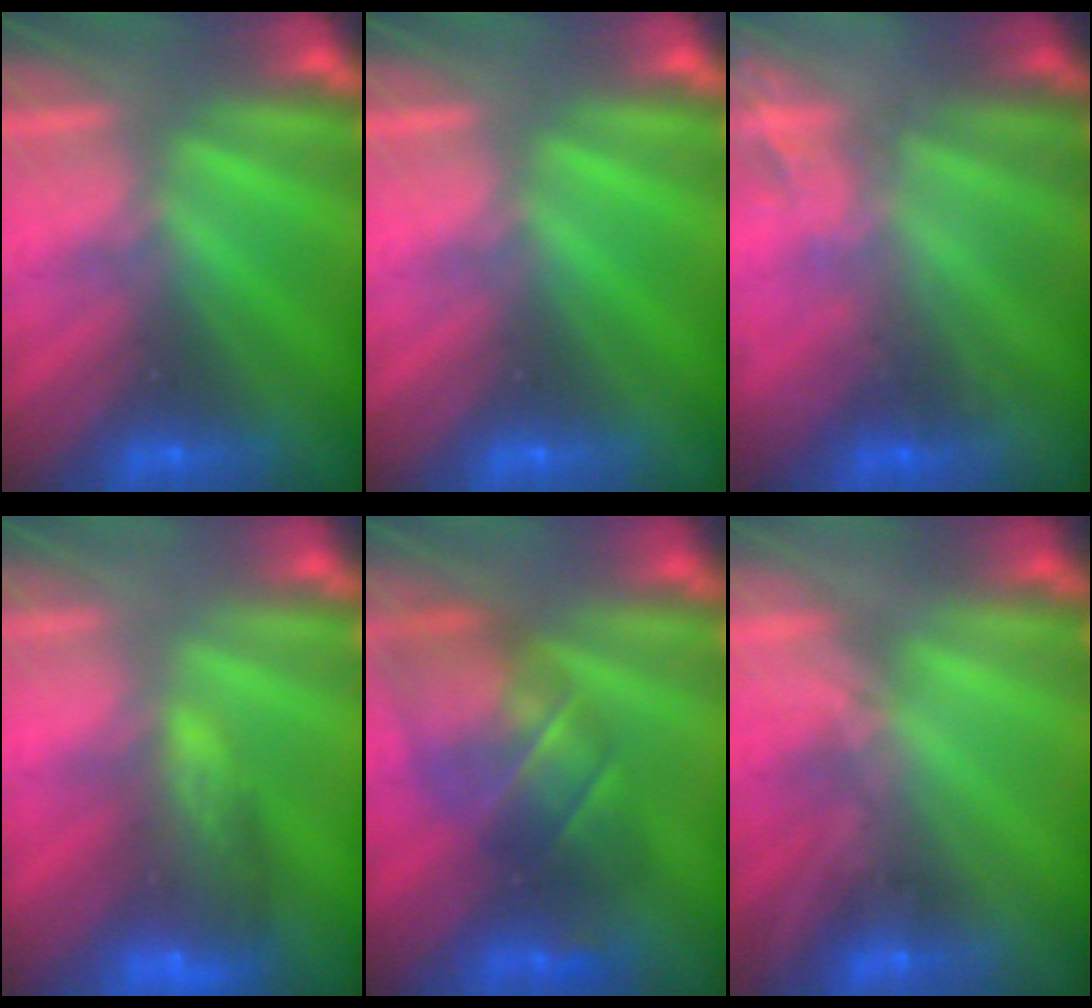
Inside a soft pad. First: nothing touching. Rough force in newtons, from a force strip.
{"total": 0.0}
{"total": 2.2}
{"total": 7.3}
{"total": 5.9}
{"total": 1.6}